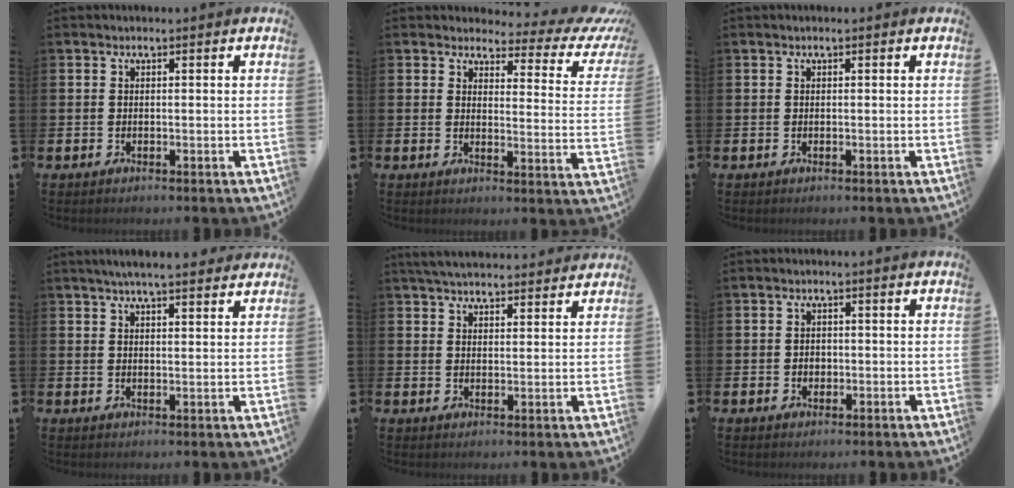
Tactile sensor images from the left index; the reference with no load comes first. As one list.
[{"total": 3.2, "force": [2.6, 1.4, 1.2], "torque": [-0.019, -0.037, 0.030]}, {"total": 0.0}, {"total": 4.5, "force": [4.2, 0.2, 1.7], "torque": [-0.040, -0.010, 0.075]}, {"total": 4.7, "force": [4.6, 0.7, 0.8], "torque": [-0.024, -0.019, 0.085]}, {"total": 1.3, "force": [0.0, 1.2, 0.6], "torque": [0.001, 0.004, -0.006]}]